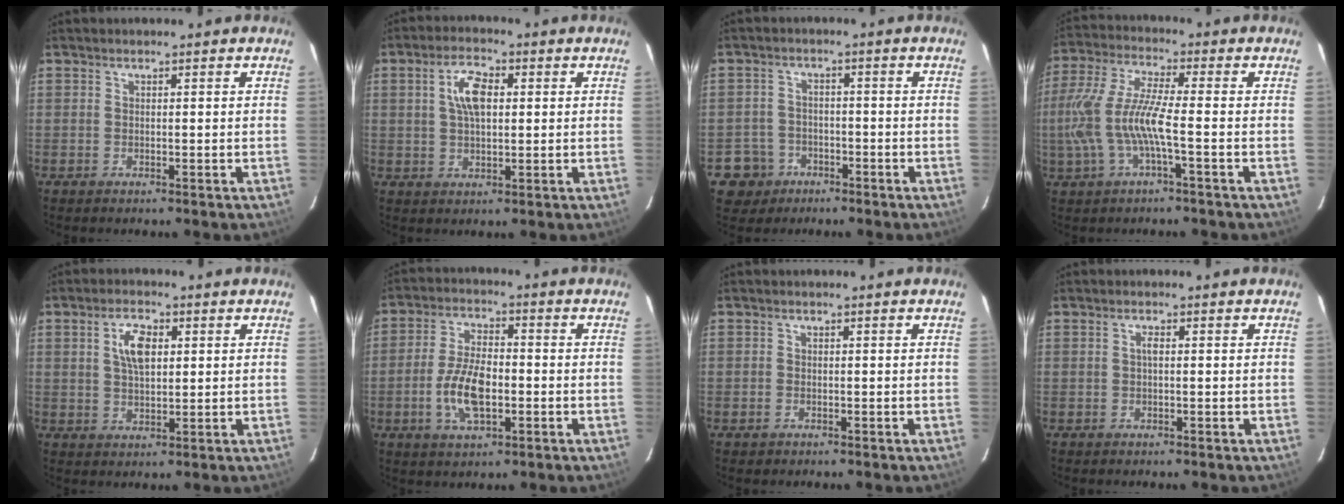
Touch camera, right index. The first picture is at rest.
{"total": 6.5, "force": [1.4, 3.2, 5.5], "torque": [-0.101, 0.013, 0.028]}
{"total": 6.3, "force": [-3.1, 5.5, 0.4], "torque": [-0.026, 0.023, -0.050]}
{"total": 11.3, "force": [-2.8, 1.4, 10.9], "torque": [-0.233, -0.005, -0.046]}
{"total": 5.9, "force": [1.7, 2.9, 4.8], "torque": [-0.088, 0.009, 0.034]}
{"total": 9.6, "force": [-2.5, 4.4, 8.2], "torque": [-0.167, 0.002, -0.044]}
{"total": 1.2, "force": [-0.7, 1.0, 0.2], "torque": [-0.004, 0.001, -0.010]}
{"total": 1.1, "force": [0.0, 0.4, 1.0], "torque": [-0.019, 0.004, -0.002]}